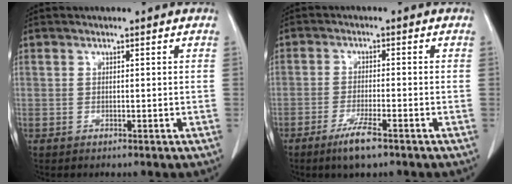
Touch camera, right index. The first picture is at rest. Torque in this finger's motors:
{"motor_torque": [0.52, -0.33, 0.09, 0.03]}